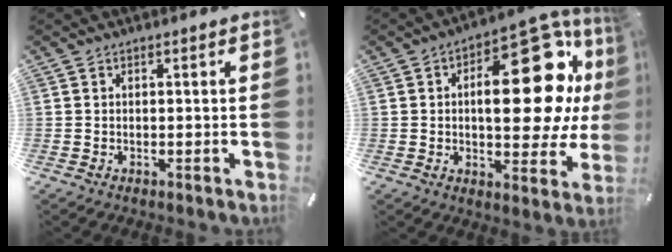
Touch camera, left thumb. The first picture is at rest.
{"total": 24.8, "force": [5.1, 11.4, 21.4], "torque": [-0.271, -0.039, 0.085]}